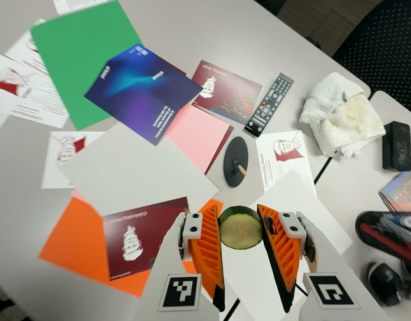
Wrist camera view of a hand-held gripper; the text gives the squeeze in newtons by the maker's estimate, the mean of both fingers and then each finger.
{"total": 8.7, "left": 8.6, "right": 8.8}